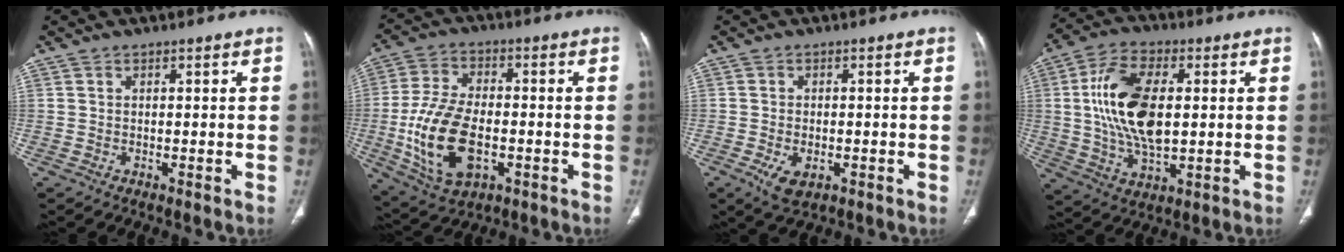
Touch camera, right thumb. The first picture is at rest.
{"total": 16.2, "force": [-3.4, 9.2, 12.9], "torque": [-0.250, 0.007, -0.053]}
{"total": 4.7, "force": [-1.8, 2.7, 3.4], "torque": [-0.062, 0.000, -0.022]}
{"total": 16.4, "force": [1.7, 8.5, 13.9], "torque": [-0.267, 0.000, 0.034]}